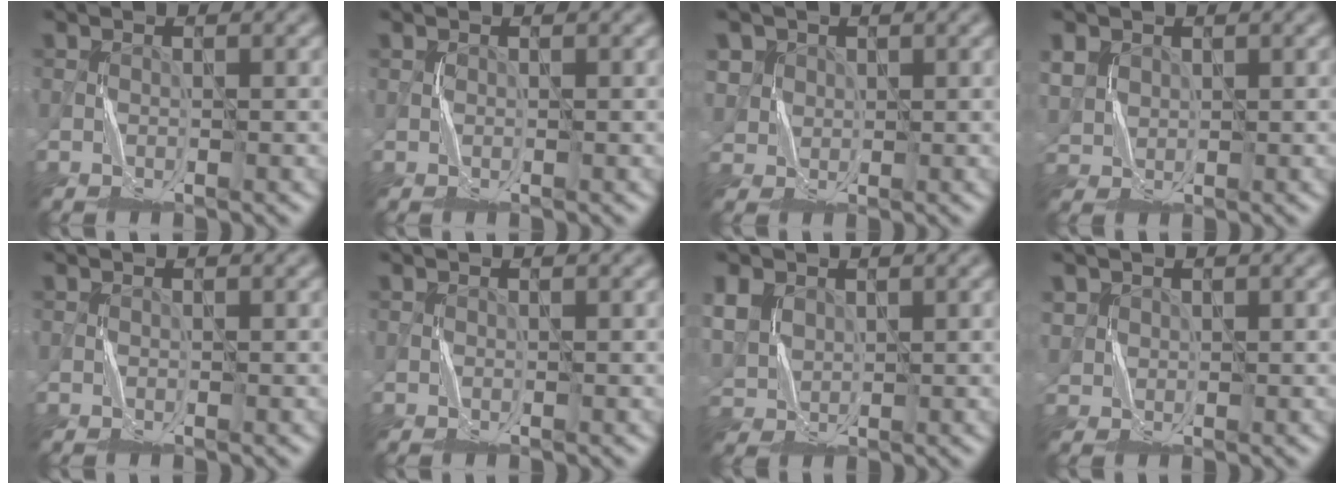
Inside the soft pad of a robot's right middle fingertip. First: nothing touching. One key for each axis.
{"total": 0.0}
{"total": 2.6, "fx": 1.2, "fy": 2.3, "fz": 0.4, "tx": -0.027, "ty": -0.002, "tz": 0.036}
{"total": 2.6, "fx": 1.2, "fy": 2.1, "fz": 1.0, "tx": -0.037, "ty": 0.003, "tz": 0.024}
{"total": 0.0}
{"total": 0.0}
{"total": 4.1, "fx": 1.6, "fy": 3.1, "fz": 2.2, "tx": -0.065, "ty": 0.003, "tz": 0.035}
{"total": 1.4, "fx": 0.7, "fy": 1.2, "fz": 0.0, "tx": -0.010, "ty": 0.002, "tz": 0.017}